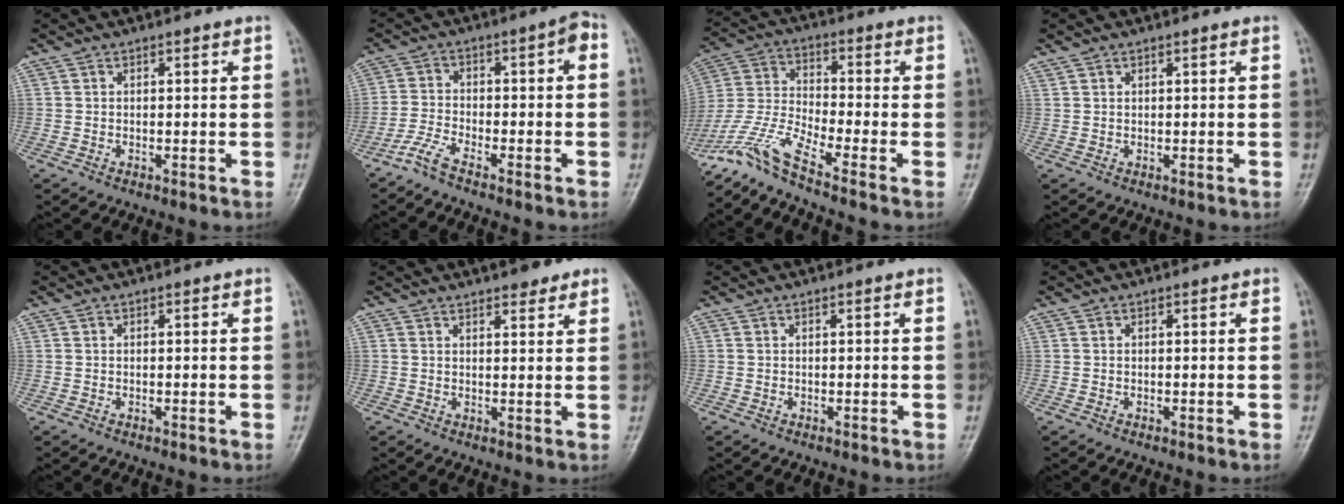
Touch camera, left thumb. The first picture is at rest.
{"total": 6.2, "force": [-3.5, 1.0, 5.0], "torque": [-0.091, 0.043, -0.068]}
{"total": 10.1, "force": [-8.1, -0.2, 5.9], "torque": [-0.151, 0.030, -0.173]}
{"total": 0.8, "force": [0.6, 0.4, 0.4], "torque": [-0.005, 0.002, 0.013]}
{"total": 0.0}
{"total": 4.9, "force": [3.6, 1.7, 2.9], "torque": [-0.020, -0.014, 0.046]}
{"total": 0.0}
{"total": 0.0}